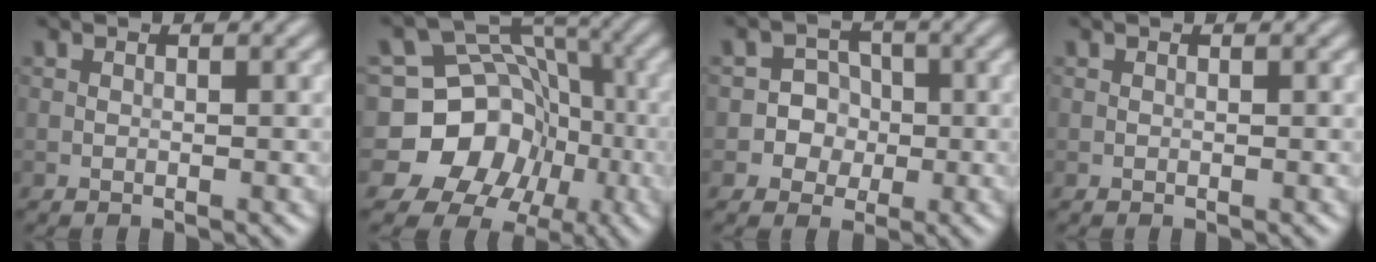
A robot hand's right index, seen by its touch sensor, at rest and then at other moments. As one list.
[{"total": 12.9, "force": [-3.9, 11.7, 3.9], "torque": [-0.066, 0.005, -0.088]}, {"total": 3.4, "force": [-0.7, 3.3, 0.7], "torque": [0.010, 0.013, -0.029]}, {"total": 0.0}]